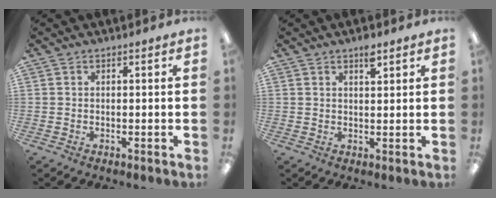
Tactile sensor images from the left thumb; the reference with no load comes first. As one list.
[{"total": 3.3, "force": [2.3, 1.1, 2.0], "torque": [-0.029, -0.006, 0.038]}]